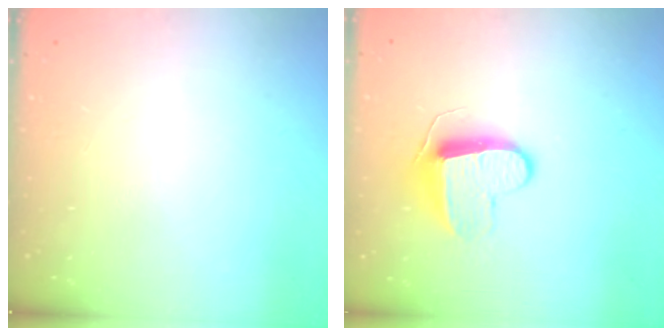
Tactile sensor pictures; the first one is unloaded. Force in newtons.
{"total": 9.8, "press": 9.8, "slide": 0.2}